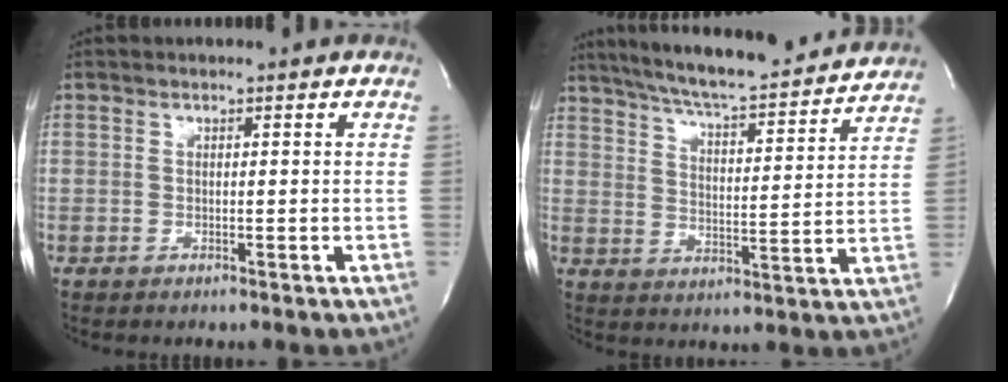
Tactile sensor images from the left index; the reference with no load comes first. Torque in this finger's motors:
{"motor_torque": [-0.12, -0.18, 0.44, 0.12]}